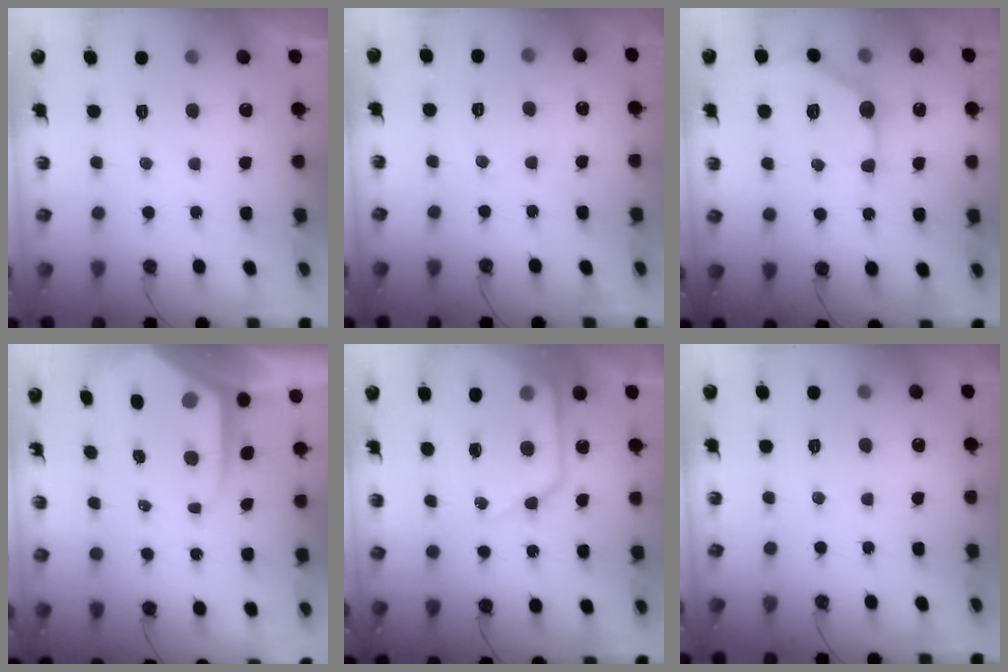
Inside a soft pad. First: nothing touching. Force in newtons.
{"total": 6.3, "press": 6.2, "slide": 0.8}
{"total": 14.1, "press": 14.1, "slide": 0.6}
{"total": 9.3, "press": 9.3, "slide": 0.9}
{"total": 15.0, "press": 14.9, "slide": 1.3}
{"total": 3.8, "press": 3.7, "slide": 0.6}